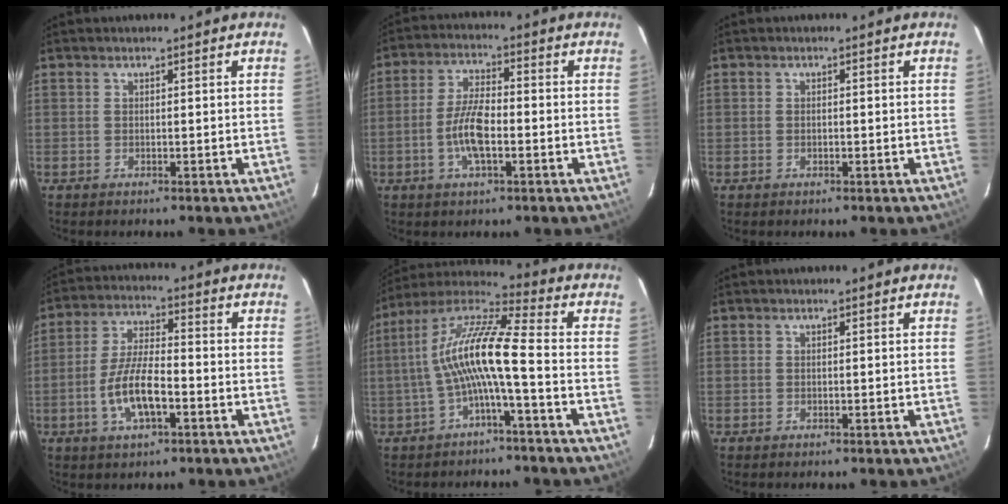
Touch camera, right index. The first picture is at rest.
{"total": 7.9, "force": [-2.3, 2.6, 7.1], "torque": [-0.145, 0.004, -0.045]}
{"total": 0.6, "force": [-0.2, 0.3, 0.5], "torque": [-0.010, 0.001, -0.004]}
{"total": 10.0, "force": [-3.6, 3.5, 8.6], "torque": [-0.175, 0.001, -0.065]}
{"total": 12.3, "force": [-2.7, 1.0, 12.0], "torque": [-0.240, 0.018, -0.056]}
{"total": 0.0}